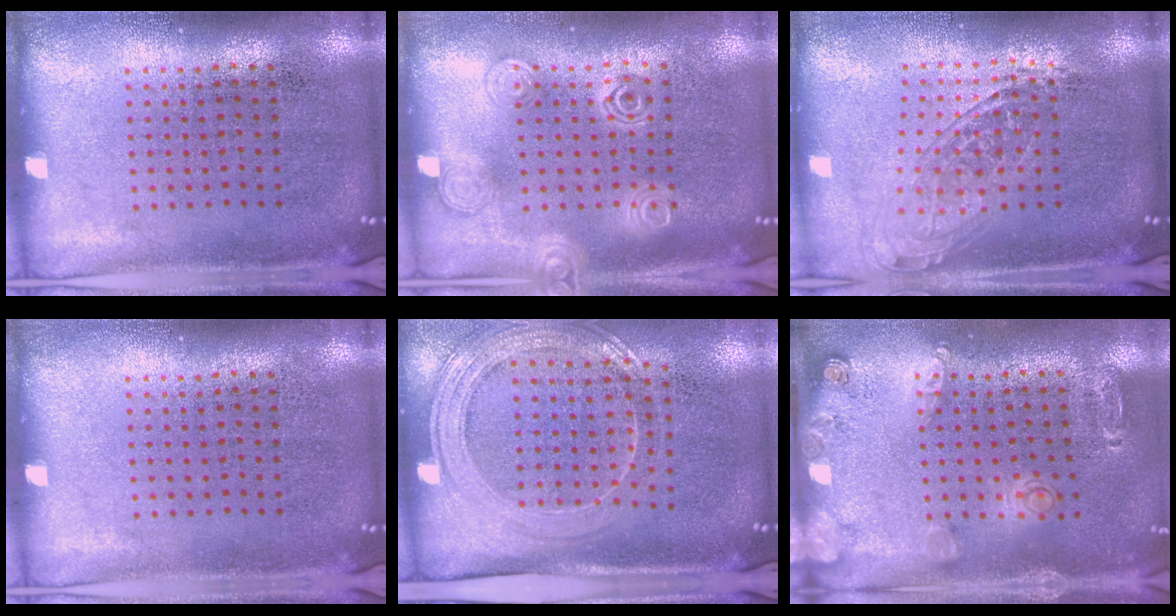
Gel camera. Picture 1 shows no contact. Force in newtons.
{"total": 1.3, "press": 1.3, "slide": 0.1}
{"total": 1.7, "press": 1.4, "slide": 1.0}
{"total": 0.0}
{"total": 1.9, "press": 1.7, "slide": 1.0}
{"total": 1.4, "press": 1.4, "slide": 0.4}